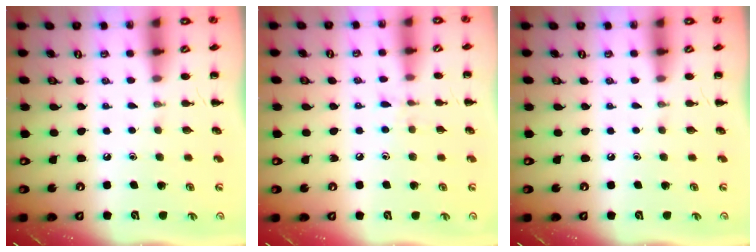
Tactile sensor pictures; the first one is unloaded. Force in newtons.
{"total": 6.4, "press": 5.9, "slide": 2.3}
{"total": 0.0}